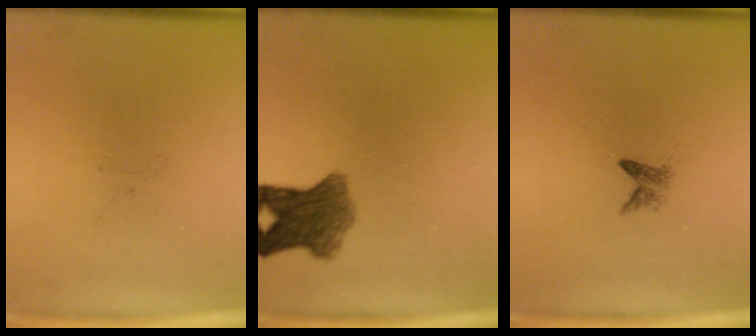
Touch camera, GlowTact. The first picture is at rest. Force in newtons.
{"total": 7.0}
{"total": 1.4}